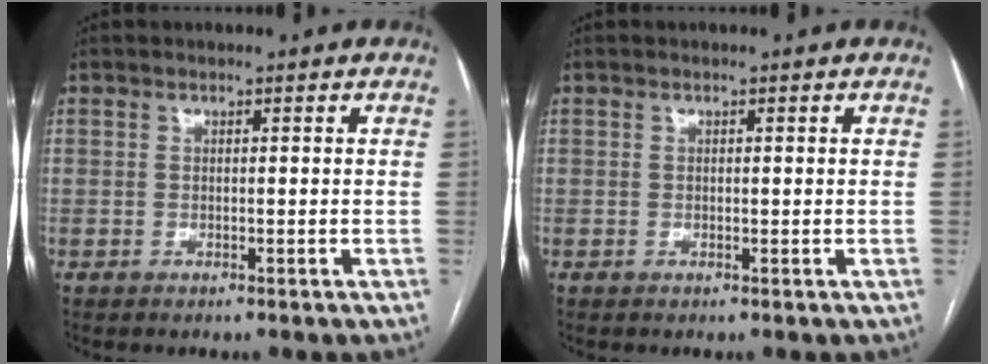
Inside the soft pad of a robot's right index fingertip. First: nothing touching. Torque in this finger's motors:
{"motor_torque": [-0.06, -0.11, -0.09, -0.01]}